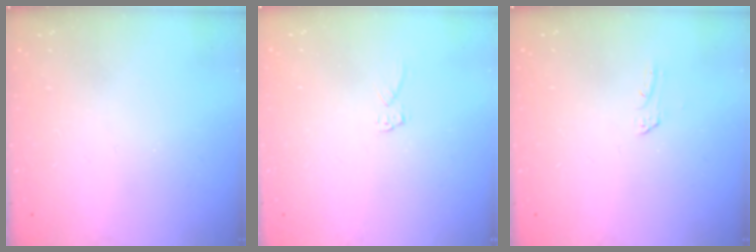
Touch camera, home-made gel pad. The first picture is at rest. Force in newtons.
{"total": 4.9, "press": 4.9, "slide": 0.2}
{"total": 1.9, "press": 1.9, "slide": 0.1}